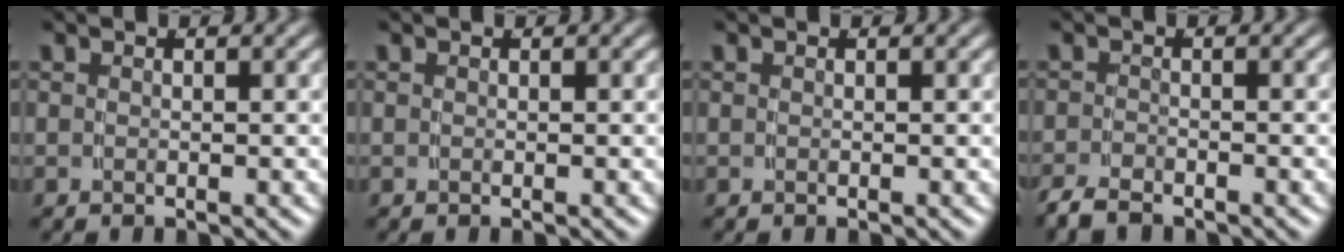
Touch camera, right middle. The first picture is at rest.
{"total": 0.0}
{"total": 0.0}
{"total": 2.1, "force": [-2.0, 0.5, 0.4], "torque": [-0.012, -0.011, -0.032]}